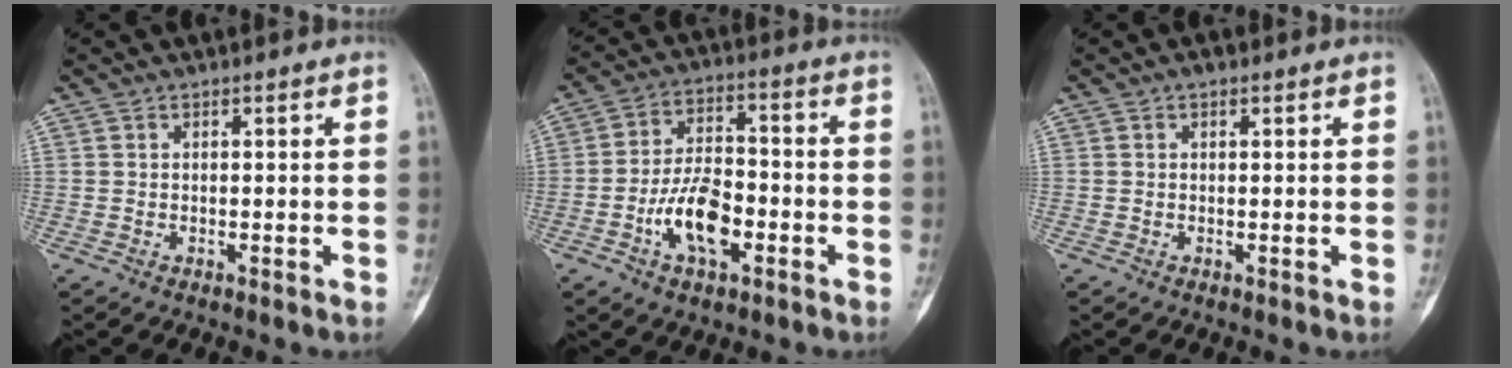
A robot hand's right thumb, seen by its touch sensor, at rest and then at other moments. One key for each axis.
{"total": 11.1, "fx": -3.9, "fy": 5.7, "fz": 8.7, "tx": -0.148, "ty": 0.028, "tz": -0.070}
{"total": 1.2, "fx": 0.7, "fy": 0.6, "fz": 0.7, "tx": -0.007, "ty": 0.002, "tz": 0.006}